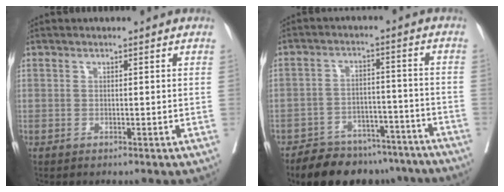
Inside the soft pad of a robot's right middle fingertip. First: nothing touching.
{"total": 15.0, "force": [-12.8, 6.1, 4.8], "torque": [-0.063, 0.015, -0.175]}